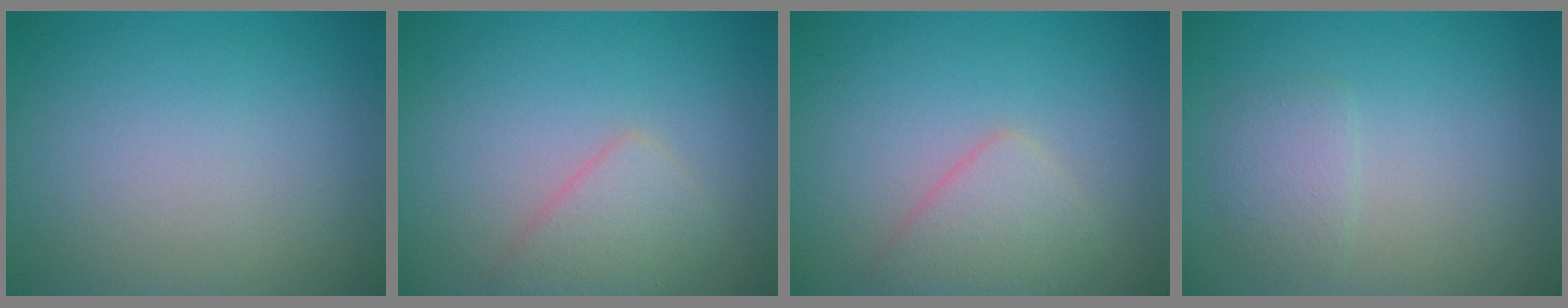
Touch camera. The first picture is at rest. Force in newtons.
{"total": 2.5, "press": 2.5, "slide": 0.1}
{"total": 2.7, "press": 2.7, "slide": 0.1}
{"total": 1.6, "press": 1.6, "slide": 0.0}